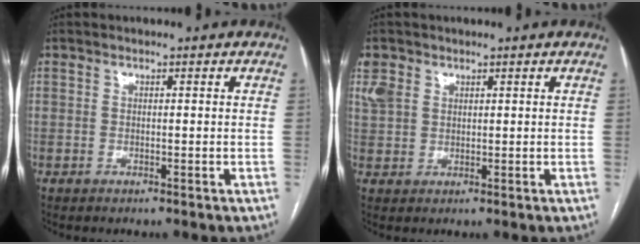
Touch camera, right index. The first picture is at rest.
{"total": 3.4, "force": [1.7, 2.6, 1.2], "torque": [-0.040, 0.013, 0.044]}